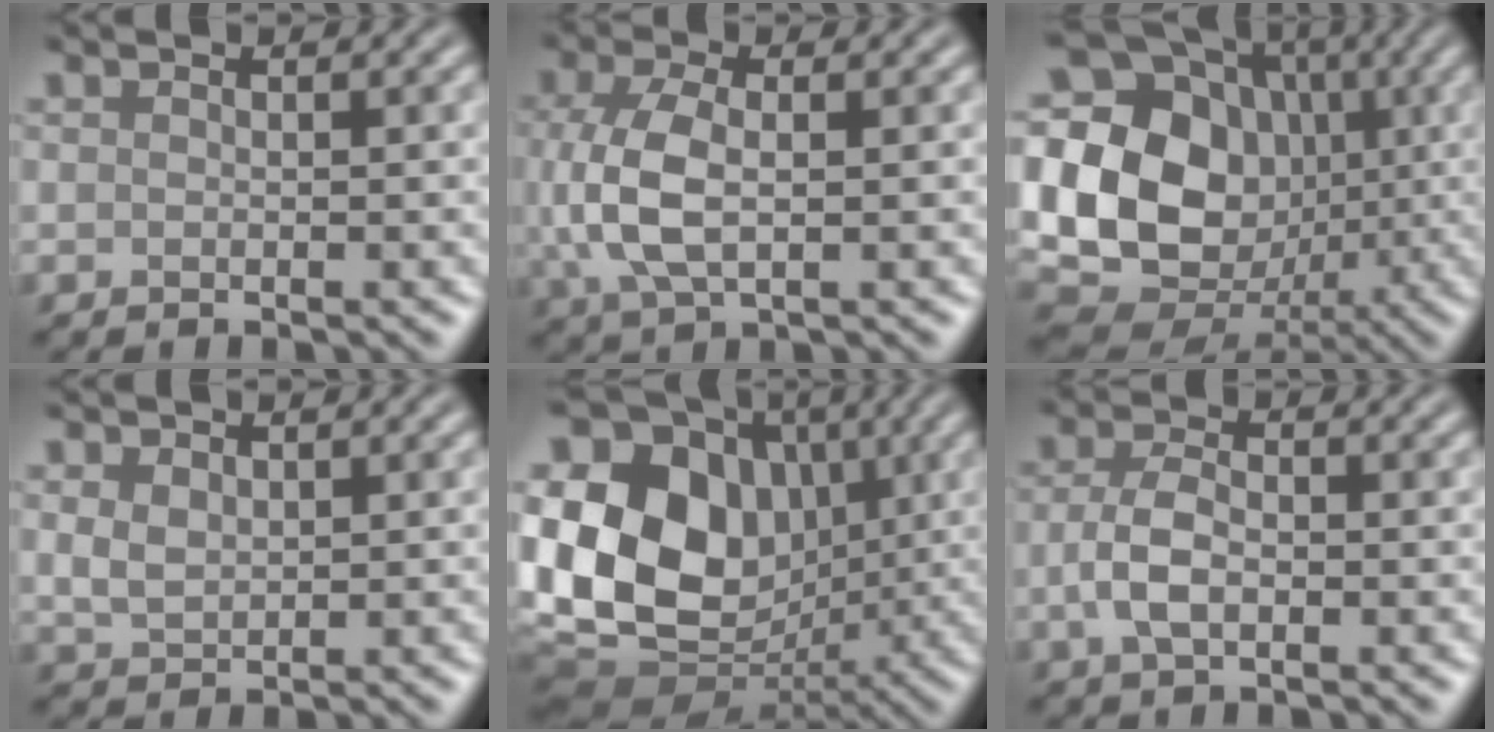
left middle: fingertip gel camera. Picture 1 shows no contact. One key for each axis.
{"total": 5.4, "fx": 0.2, "fy": 2.8, "fz": 4.6, "tx": -0.119, "ty": 0.004, "tz": 0.004}
{"total": 19.8, "fx": 1.2, "fy": 17.2, "fz": 9.8, "tx": -0.219, "ty": 0.030, "tz": -0.011}
{"total": 1.9, "fx": 0.8, "fy": 1.3, "fz": 1.2, "tx": -0.032, "ty": 0.004, "tz": 0.019}
{"total": 17.7, "fx": 1.9, "fy": 13.8, "fz": 10.9, "tx": -0.228, "ty": 0.026, "tz": 0.032}
{"total": 3.1, "fx": -0.7, "fy": 1.6, "fz": 2.6, "tx": -0.058, "ty": 0.006, "tz": -0.014}